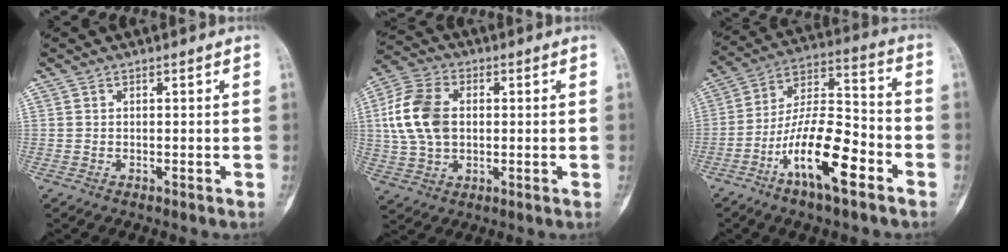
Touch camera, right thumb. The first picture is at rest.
{"total": 12.8, "force": [1.4, 8.6, 9.3], "torque": [-0.183, 0.010, 0.024]}
{"total": 16.7, "force": [-7.9, 5.5, 13.6], "torque": [-0.244, 0.061, -0.142]}